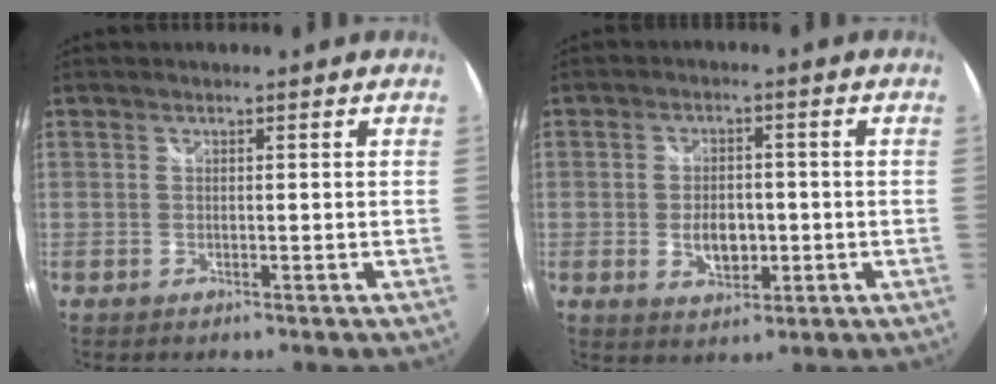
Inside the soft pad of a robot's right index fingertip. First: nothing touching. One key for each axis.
{"total": 6.2, "fx": -1.1, "fy": 3.9, "fz": 4.7, "tx": -0.088, "ty": -0.002, "tz": -0.016}